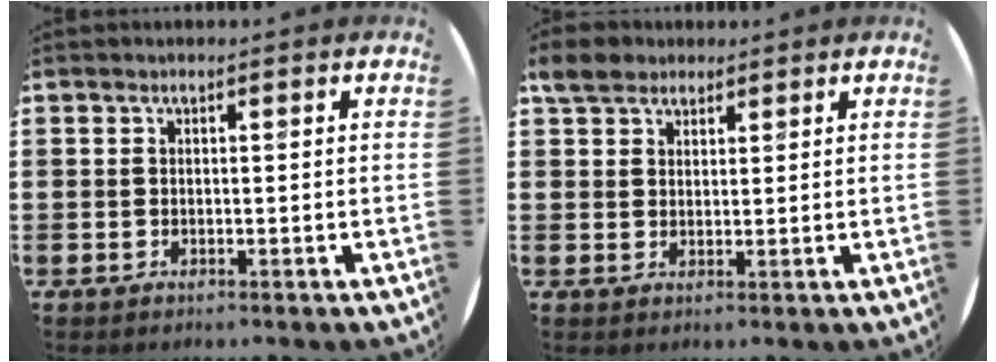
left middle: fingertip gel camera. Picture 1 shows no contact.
{"total": 3.7, "force": [3.0, 1.9, 0.9], "torque": [-0.011, 0.001, 0.055]}